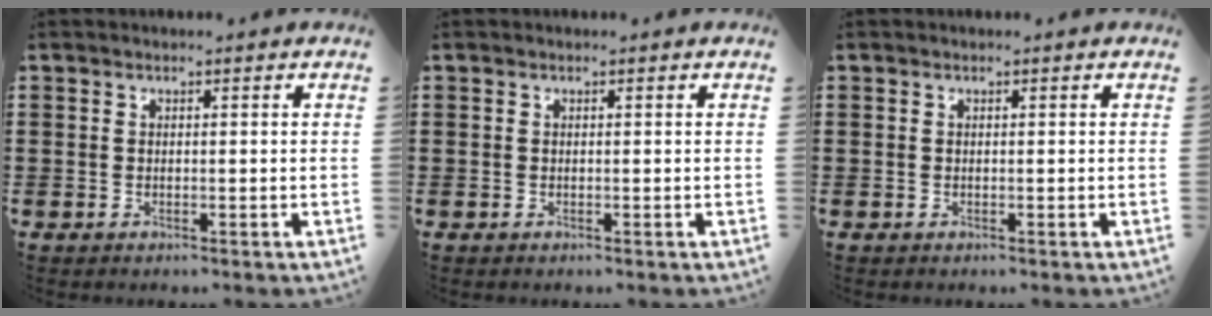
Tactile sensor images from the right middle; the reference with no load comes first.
{"total": 0.0}
{"total": 0.0}